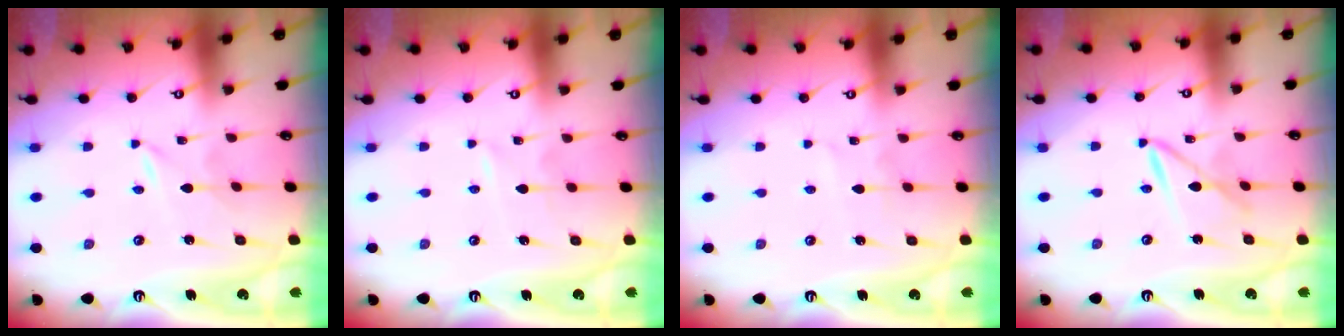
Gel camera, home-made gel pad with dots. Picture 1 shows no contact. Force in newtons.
{"total": 1.6, "press": 1.6, "slide": 0.2}
{"total": 2.7, "press": 2.7, "slide": 0.3}
{"total": 6.0, "press": 6.0, "slide": 0.3}